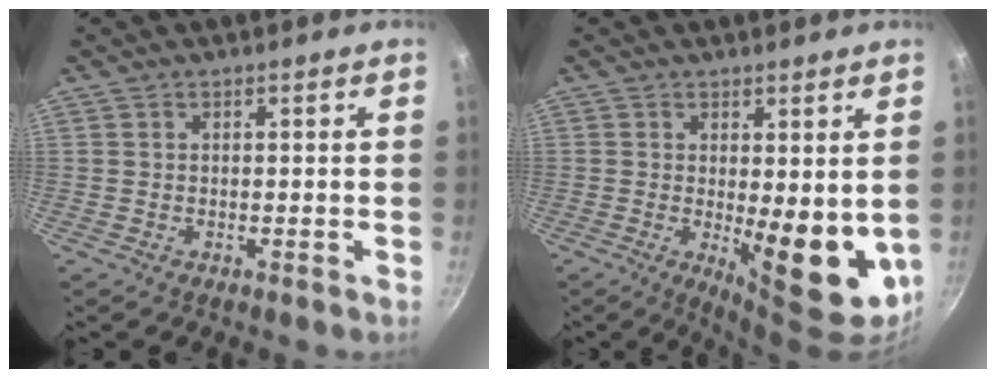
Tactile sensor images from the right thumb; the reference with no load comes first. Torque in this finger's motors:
{"motor_torque": [2.09, 2.04, 1.54, 0.24, 0.41]}